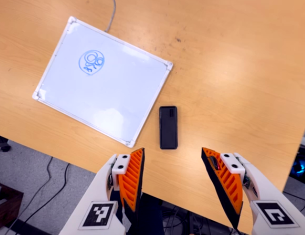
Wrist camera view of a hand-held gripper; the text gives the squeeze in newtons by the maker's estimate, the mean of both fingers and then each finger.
{"total": 0.0}